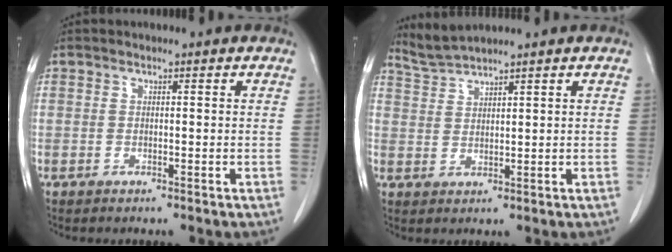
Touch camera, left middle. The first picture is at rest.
{"total": 3.2, "force": [3.0, -1.0, 0.0], "torque": [-0.007, 0.001, 0.071]}